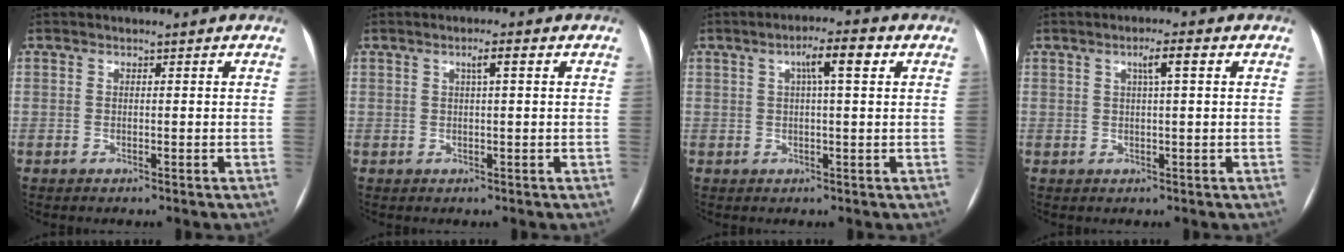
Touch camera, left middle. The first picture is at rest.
{"total": 2.0, "force": [0.7, 0.0, 1.9], "torque": [-0.033, 0.005, 0.012]}
{"total": 5.1, "force": [1.7, 0.5, 4.8], "torque": [-0.080, 0.013, 0.026]}
{"total": 3.0, "force": [1.0, 0.1, 2.8], "torque": [-0.047, 0.007, 0.017]}